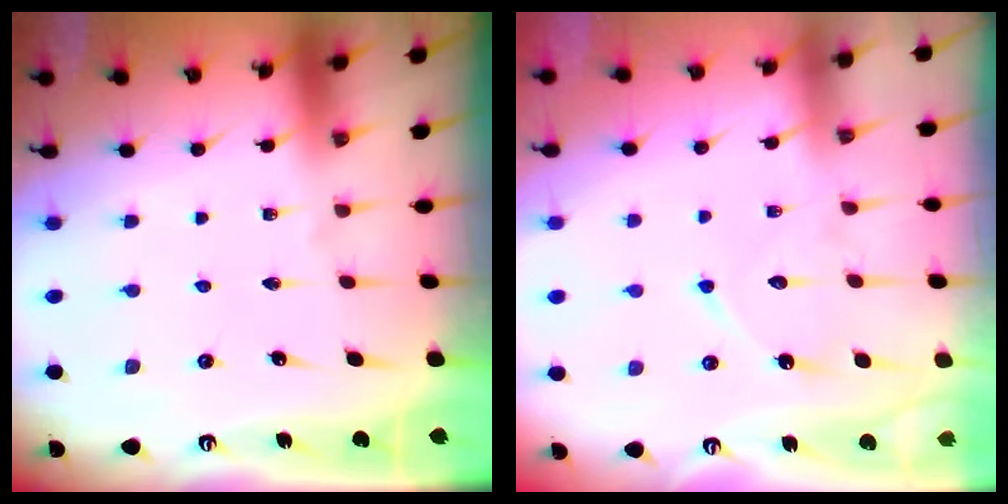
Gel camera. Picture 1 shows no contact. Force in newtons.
{"total": 9.4, "press": 9.4, "slide": 0.4}